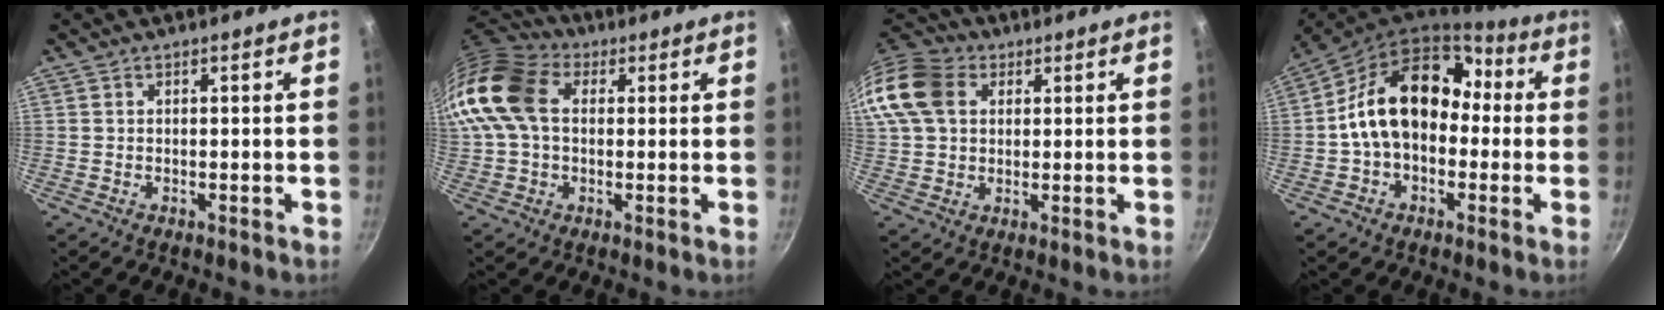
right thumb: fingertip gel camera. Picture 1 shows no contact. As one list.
[{"total": 14.9, "force": [2.1, 10.7, 10.2], "torque": [-0.190, 0.024, 0.022]}, {"total": 16.2, "force": [4.7, 12.3, 9.4], "torque": [-0.206, 0.025, 0.073]}, {"total": 17.3, "force": [0.4, 12.4, 12.1], "torque": [-0.158, 0.050, -0.008]}]